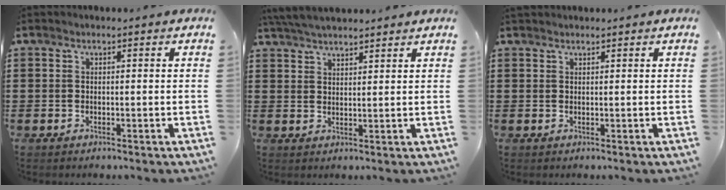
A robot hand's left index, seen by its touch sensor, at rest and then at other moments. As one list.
[{"total": 4.1, "force": [3.9, 0.2, 1.1], "torque": [-0.033, -0.005, 0.075]}, {"total": 0.8, "force": [0.8, 0.0, 0.2], "torque": [-0.006, -0.001, 0.016]}]